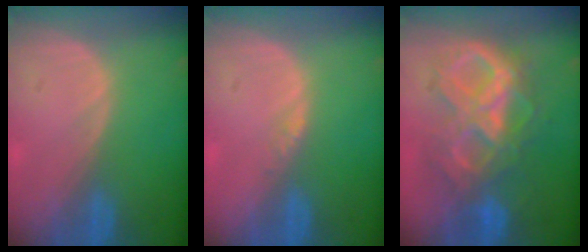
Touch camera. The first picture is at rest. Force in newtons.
{"total": 0.8, "press": 0.8, "slide": 0.1}
{"total": 10.6, "press": 10.5, "slide": 1.1}